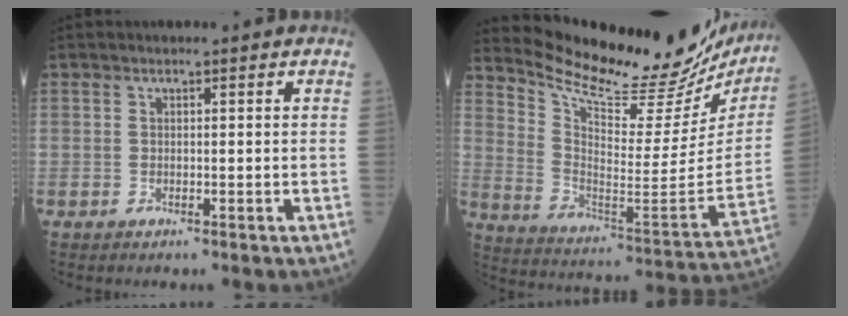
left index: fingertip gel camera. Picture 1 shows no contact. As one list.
[{"total": 26.8, "force": [24.5, 5.4, 9.3], "torque": [-0.154, -0.088, 0.331]}]